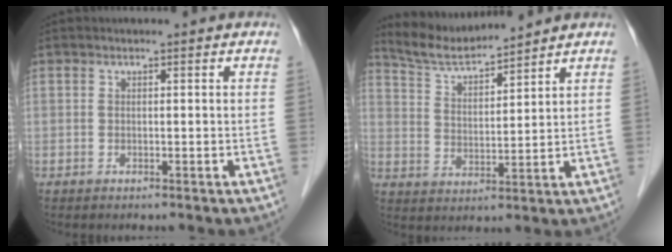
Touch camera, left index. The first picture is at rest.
{"total": 7.4, "force": [7.3, -0.1, 1.4], "torque": [-0.042, 0.010, 0.149]}